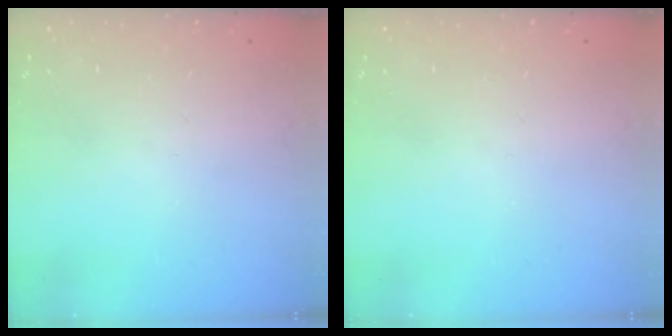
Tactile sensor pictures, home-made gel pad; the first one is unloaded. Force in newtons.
{"total": 0.0}